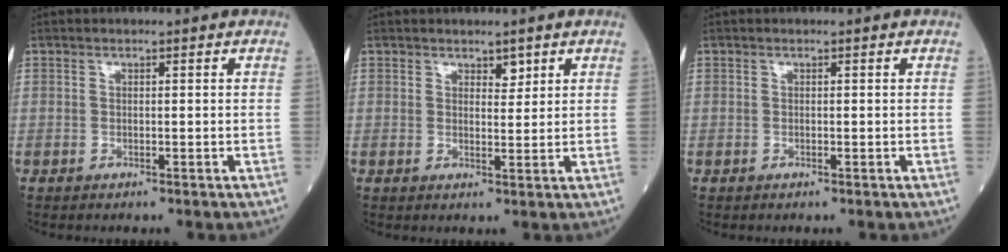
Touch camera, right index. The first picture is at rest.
{"total": 1.8, "force": [1.4, 0.8, 0.9], "torque": [-0.015, -0.005, 0.023]}
{"total": 0.0}